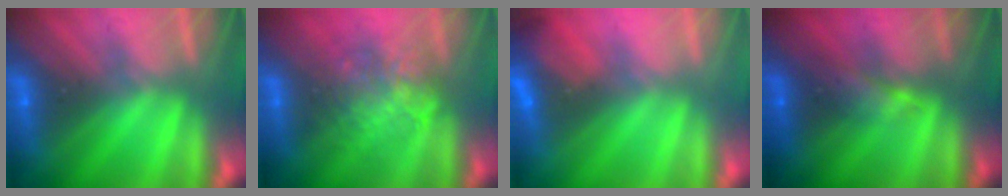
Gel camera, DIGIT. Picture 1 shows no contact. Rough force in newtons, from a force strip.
{"total": 2.2}
{"total": 2.8}
{"total": 2.3}